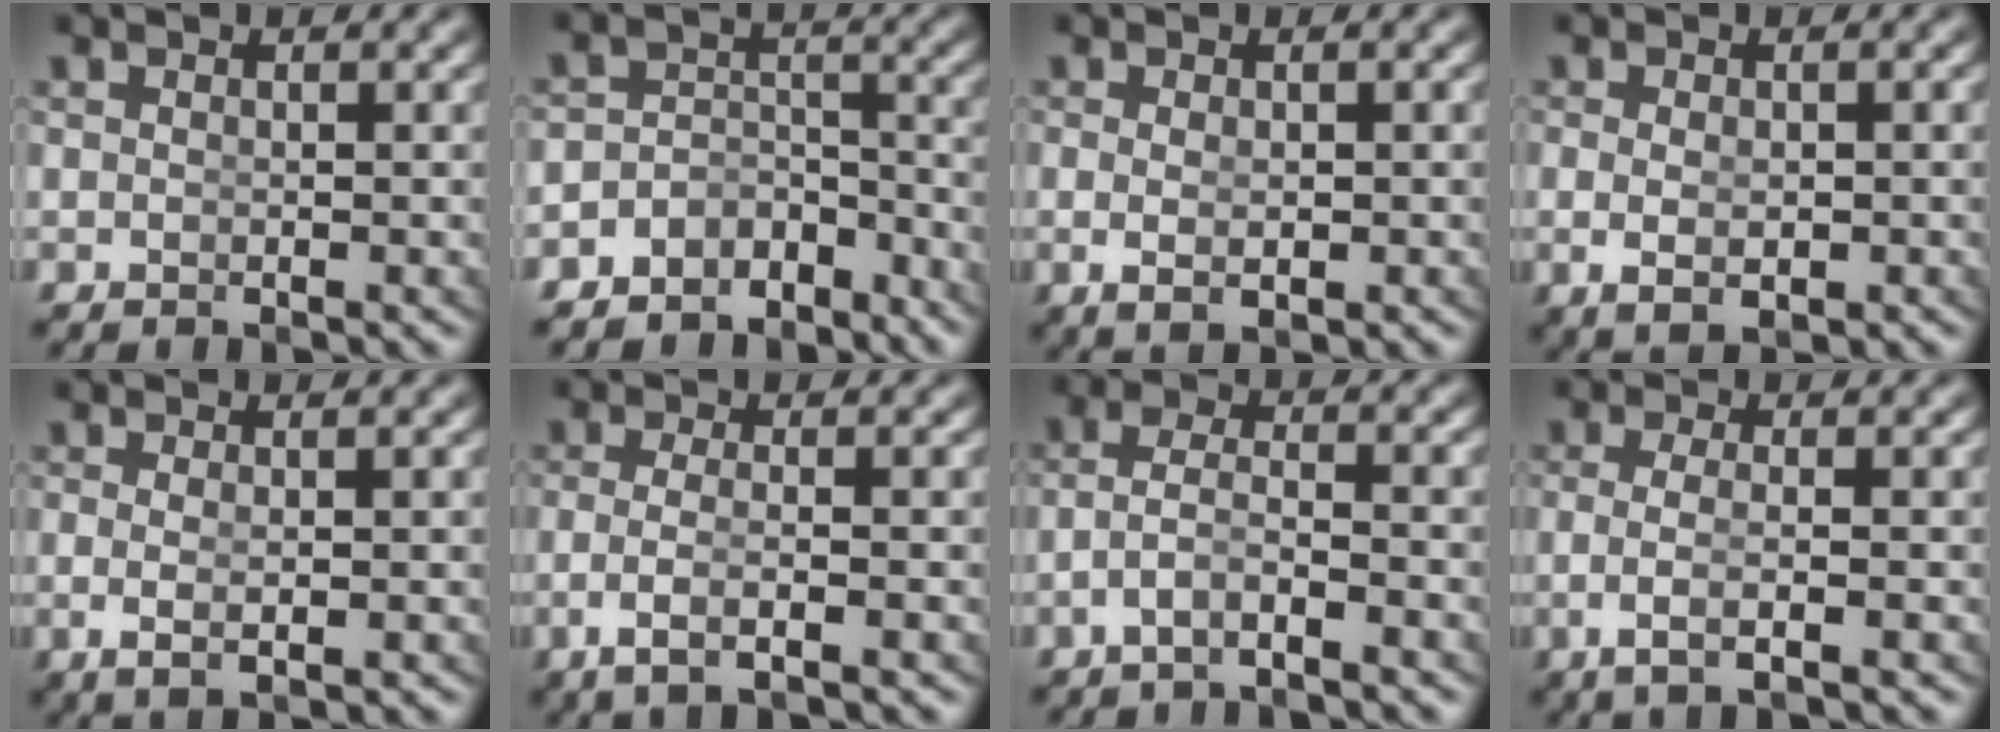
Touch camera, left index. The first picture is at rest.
{"total": 6.0, "force": [-4.7, 3.4, 1.7], "torque": [-0.018, -0.011, -0.084]}
{"total": 2.1, "force": [-0.5, 0.4, 2.0], "torque": [-0.045, -0.018, 0.008]}
{"total": 2.8, "force": [-0.8, 1.1, 2.5], "torque": [-0.058, -0.021, 0.007]}
{"total": 2.5, "force": [-0.5, 0.3, 2.5], "torque": [-0.051, -0.014, 0.007]}
{"total": 3.4, "force": [-1.4, 0.5, 3.1], "torque": [-0.075, -0.016, -0.012]}
{"total": 3.2, "force": [-2.0, 0.9, 2.4], "torque": [-0.054, -0.017, -0.029]}
{"total": 3.5, "force": [-1.0, 0.5, 3.3], "torque": [-0.074, -0.013, -0.007]}